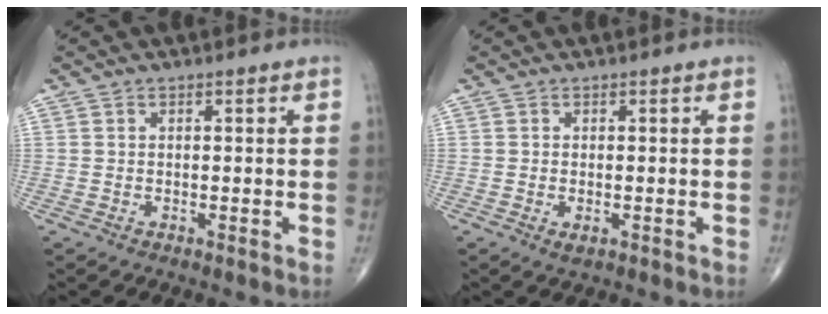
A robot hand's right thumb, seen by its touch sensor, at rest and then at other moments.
{"total": 1.4, "force": [-0.5, 0.7, 1.2], "torque": [-0.021, -0.003, -0.005]}